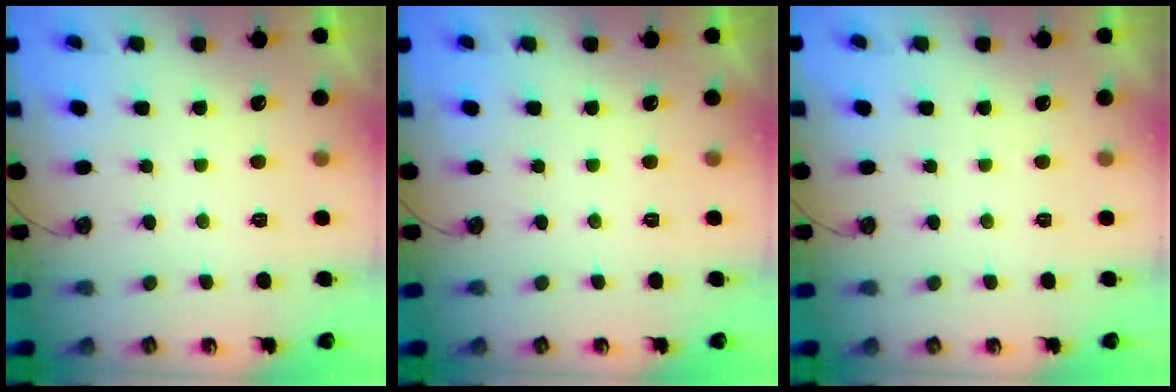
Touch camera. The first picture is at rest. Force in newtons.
{"total": 0.0}
{"total": 0.0}